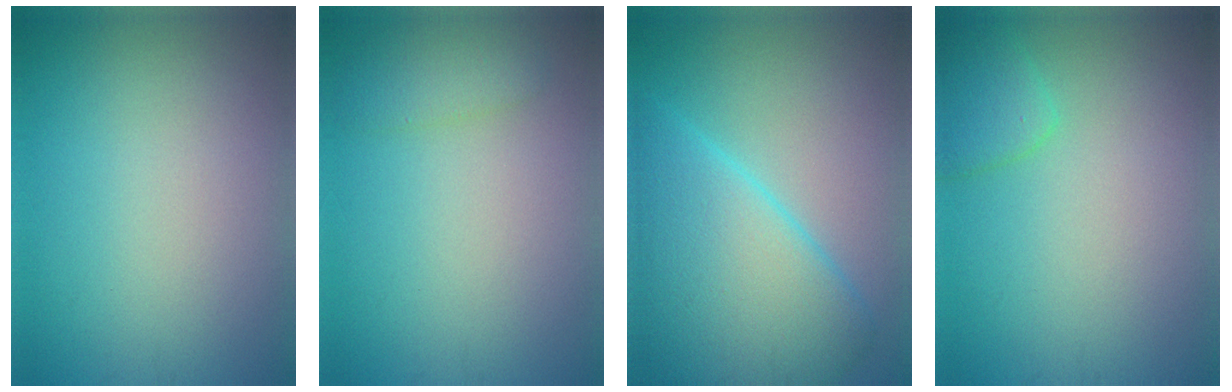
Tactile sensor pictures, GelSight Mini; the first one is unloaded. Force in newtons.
{"total": 1.7, "press": 1.6, "slide": 0.2}
{"total": 10.3, "press": 10.3, "slide": 0.2}
{"total": 2.4, "press": 2.4, "slide": 0.2}